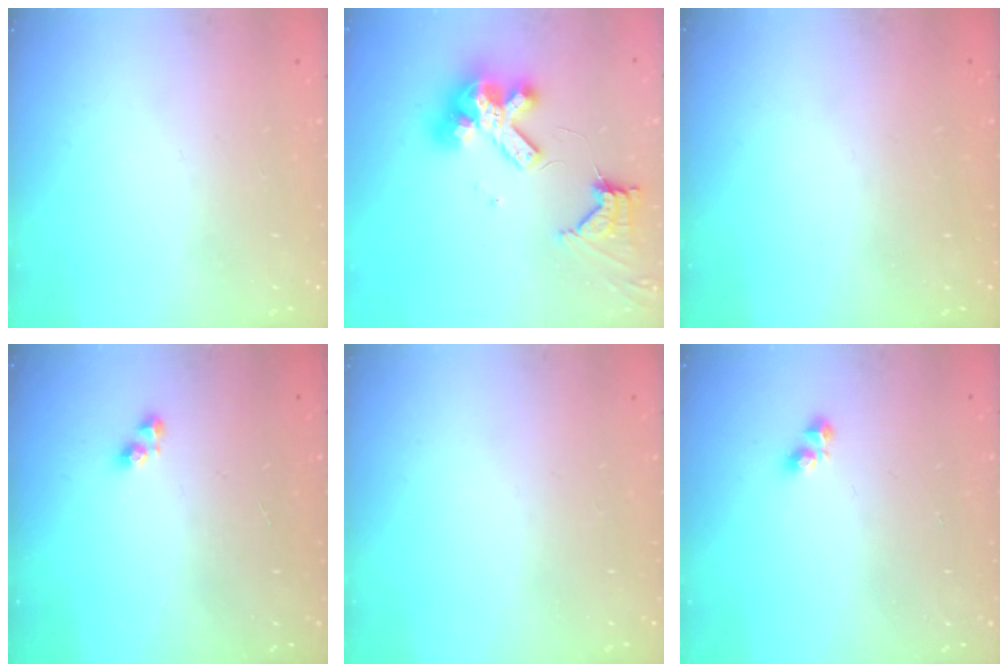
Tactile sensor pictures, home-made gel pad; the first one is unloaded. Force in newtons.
{"total": 14.3, "press": 14.2, "slide": 1.7}
{"total": 0.7, "press": 0.6, "slide": 0.4}
{"total": 3.9, "press": 3.9, "slide": 0.7}
{"total": 0.0}
{"total": 3.2, "press": 3.1, "slide": 0.4}